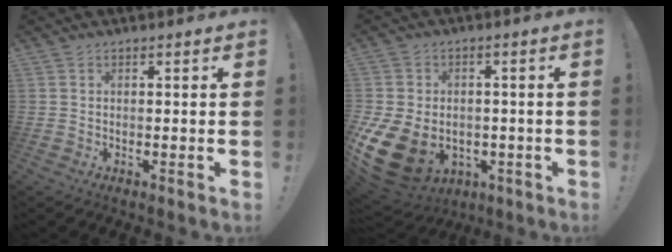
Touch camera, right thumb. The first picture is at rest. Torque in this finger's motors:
{"motor_torque": [2.22, 2.78, 1.45, -1.34, 0.67]}